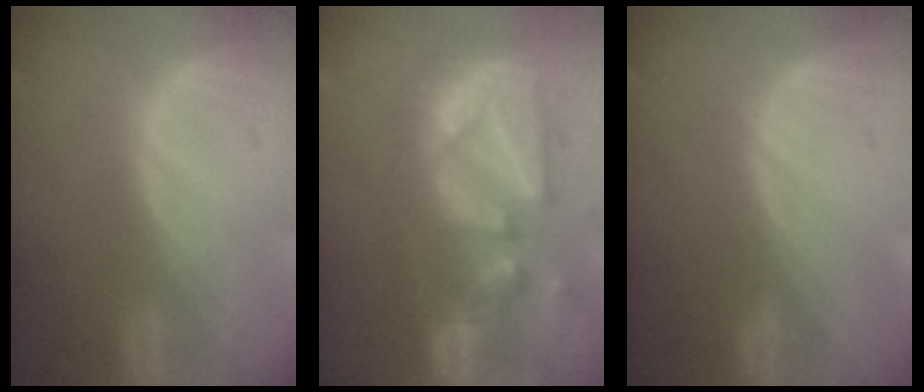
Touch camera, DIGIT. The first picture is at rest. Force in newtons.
{"total": 11.8, "press": 11.0, "slide": 4.5}
{"total": 0.0}